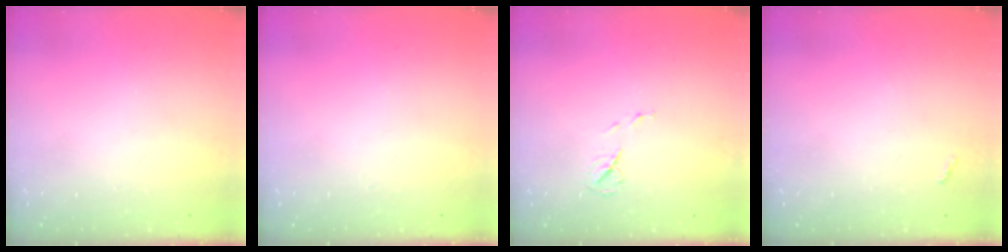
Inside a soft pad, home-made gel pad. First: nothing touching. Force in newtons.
{"total": 0.0}
{"total": 5.7, "press": 5.6, "slide": 0.5}
{"total": 3.2, "press": 3.2, "slide": 0.5}